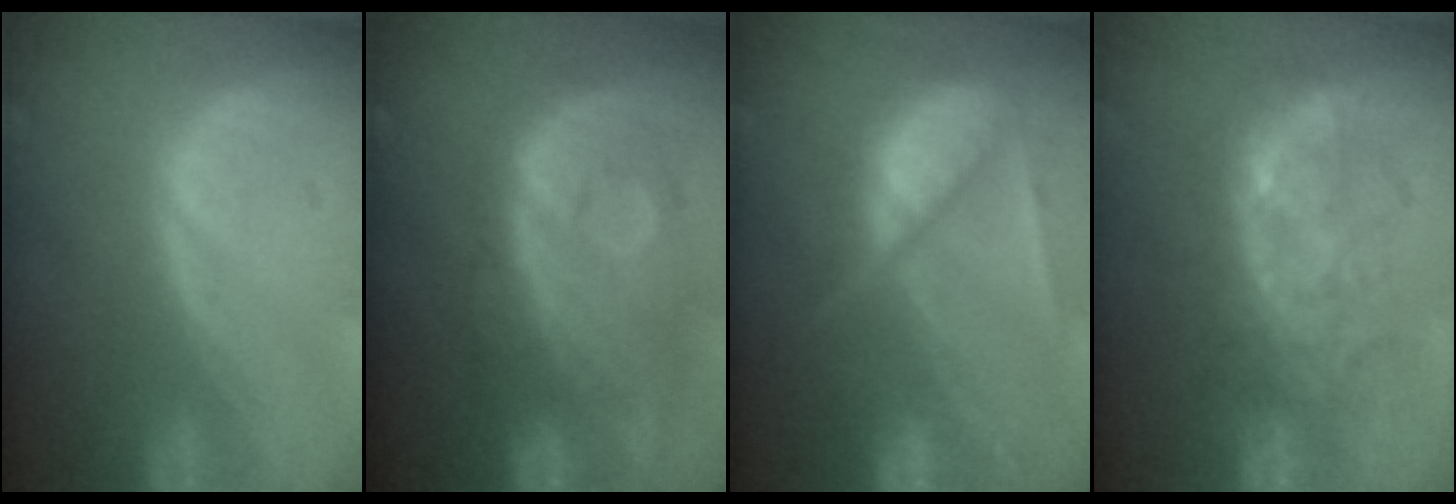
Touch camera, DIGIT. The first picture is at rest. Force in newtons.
{"total": 11.2, "press": 9.7, "slide": 5.6}
{"total": 9.5, "press": 8.2, "slide": 4.7}
{"total": 7.6, "press": 7.1, "slide": 2.8}